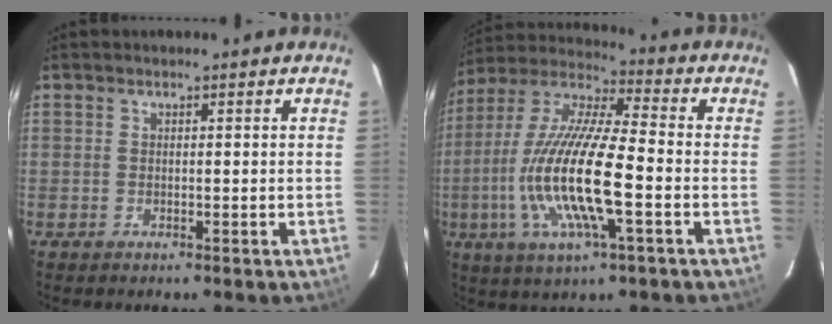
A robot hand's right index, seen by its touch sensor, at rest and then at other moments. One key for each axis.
{"total": 19.2, "fx": -4.5, "fy": 4.1, "fz": 18.2, "tx": -0.365, "ty": -0.016, "tz": -0.090}